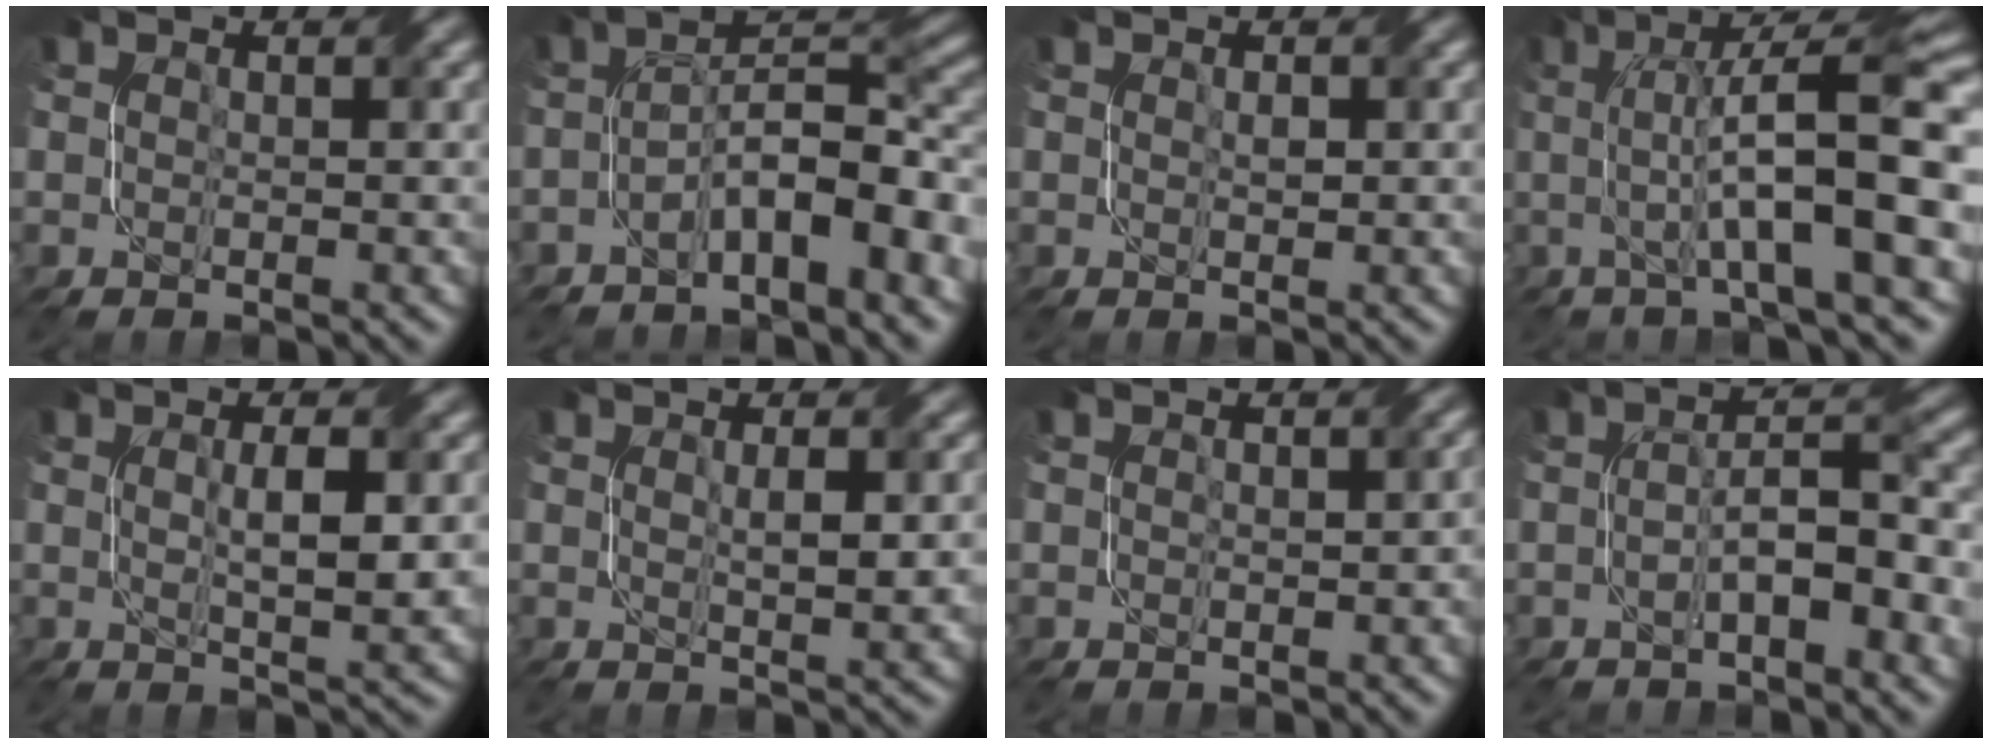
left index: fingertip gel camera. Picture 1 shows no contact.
{"total": 7.5, "force": [-3.4, 2.2, 6.3], "torque": [-0.092, 0.017, -0.065]}
{"total": 0.7, "force": [0.0, 0.4, 0.5], "torque": [-0.007, 0.000, 0.002]}
{"total": 11.2, "force": [0.3, 2.2, 10.9], "torque": [-0.159, 0.013, 0.001]}
{"total": 4.3, "force": [0.3, 0.9, 4.2], "torque": [-0.071, 0.000, 0.011]}
{"total": 2.6, "force": [0.3, 0.5, 2.5], "torque": [-0.044, -0.001, 0.009]}
{"total": 1.1, "force": [-0.1, 0.7, 0.9], "torque": [-0.012, 0.001, 0.004]}
{"total": 5.0, "force": [-1.5, 1.5, 4.5], "torque": [-0.078, 0.010, -0.027]}